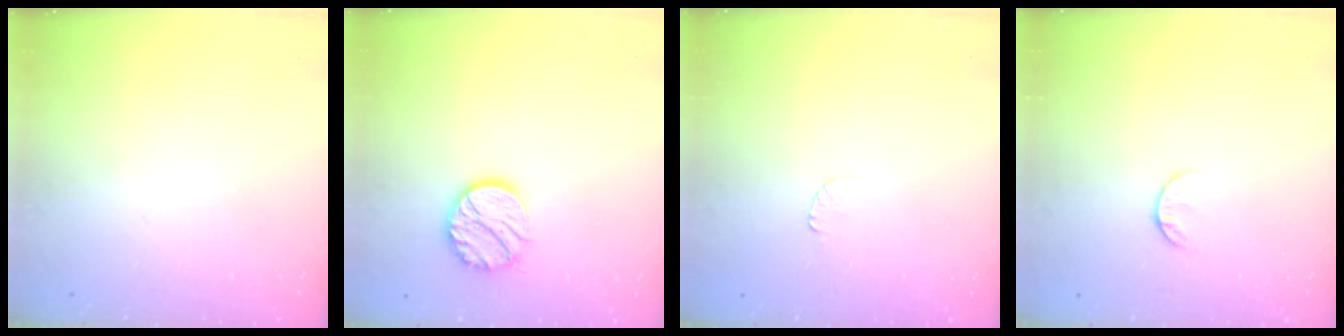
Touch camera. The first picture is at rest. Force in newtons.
{"total": 11.6, "press": 11.6, "slide": 0.5}
{"total": 3.5, "press": 3.4, "slide": 0.5}
{"total": 6.1, "press": 6.1, "slide": 0.7}